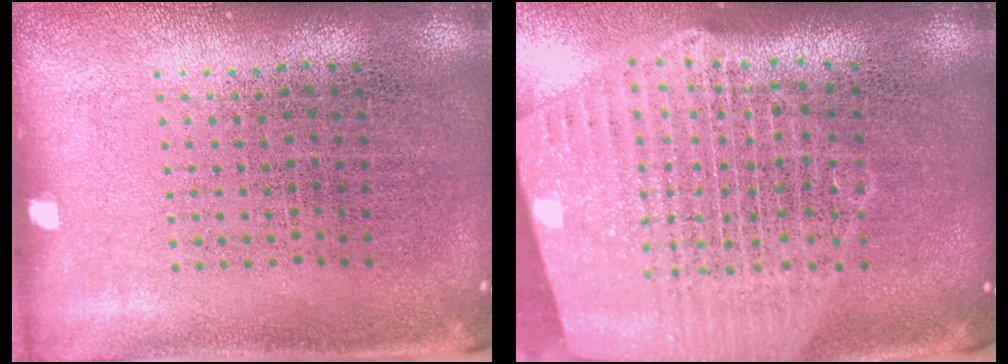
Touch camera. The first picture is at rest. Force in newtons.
{"total": 2.7, "press": 2.3, "slide": 1.4}